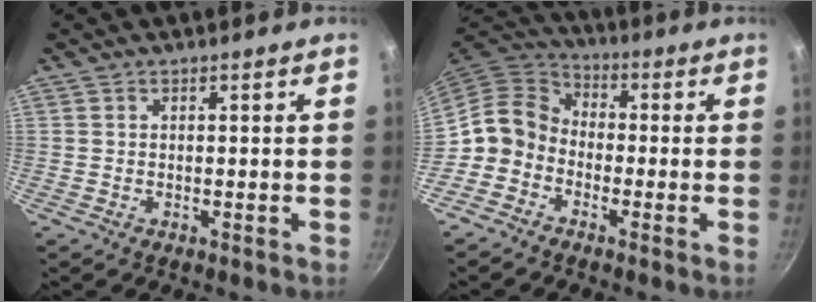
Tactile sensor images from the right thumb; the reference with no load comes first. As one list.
[{"total": 8.0, "force": [-2.6, 6.6, 3.8], "torque": [-0.038, 0.040, -0.074]}]